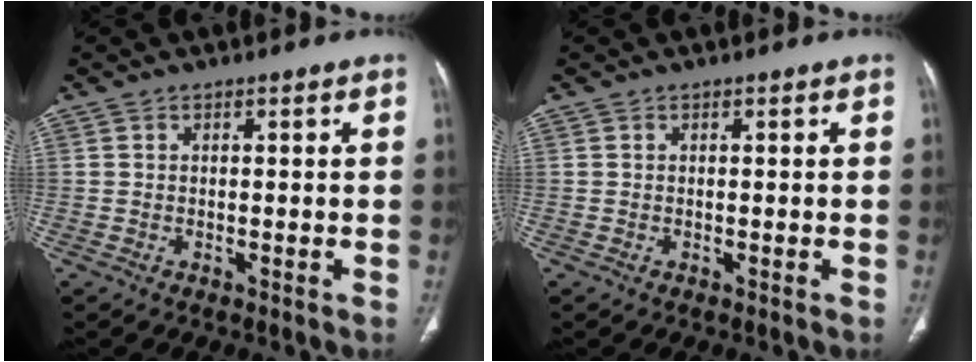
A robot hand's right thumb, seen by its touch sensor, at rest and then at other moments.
{"total": 0.0}